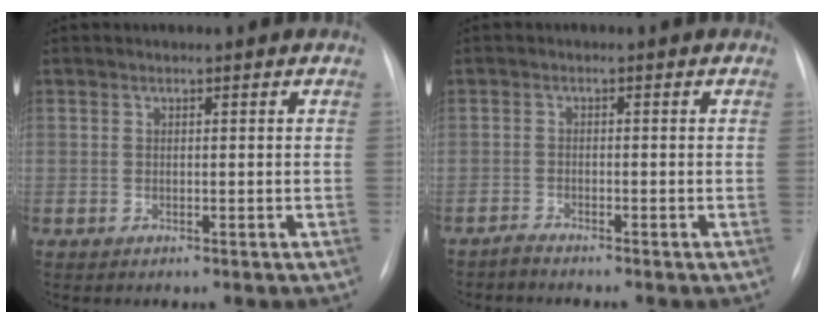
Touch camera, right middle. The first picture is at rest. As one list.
[{"total": 1.3, "force": [-1.3, -0.2, -0.1], "torque": [-0.003, -0.007, -0.025]}]